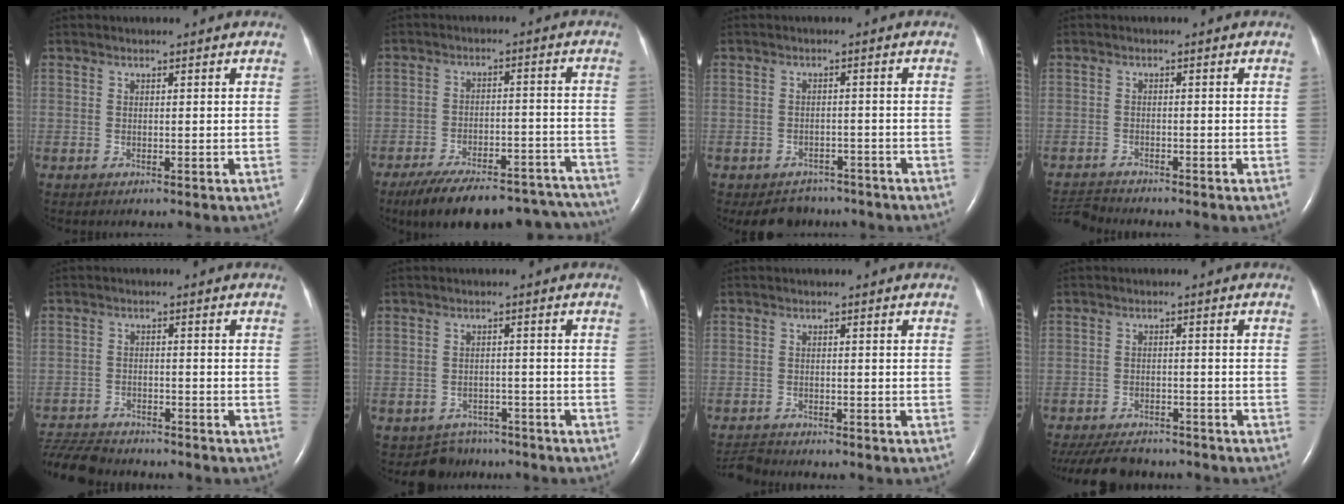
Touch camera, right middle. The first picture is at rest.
{"total": 23.4, "force": [-20.4, 6.8, 9.3], "torque": [-0.113, 0.009, -0.271]}
{"total": 4.7, "force": [-4.1, 2.3, 0.0], "torque": [0.004, 0.007, -0.056]}
{"total": 3.7, "force": [-3.7, -0.1, -0.2], "torque": [0.003, -0.017, -0.067]}
{"total": 9.1, "force": [-8.7, 1.7, 2.1], "torque": [-0.043, -0.007, -0.146]}
{"total": 4.6, "force": [-3.9, 2.1, -1.1], "torque": [0.015, 0.014, -0.058]}
{"total": 3.1, "force": [-3.1, 0.3, -0.1], "torque": [0.001, -0.015, -0.056]}
{"total": 12.2, "force": [-10.6, 4.0, 4.4], "torque": [-0.097, -0.010, -0.151]}